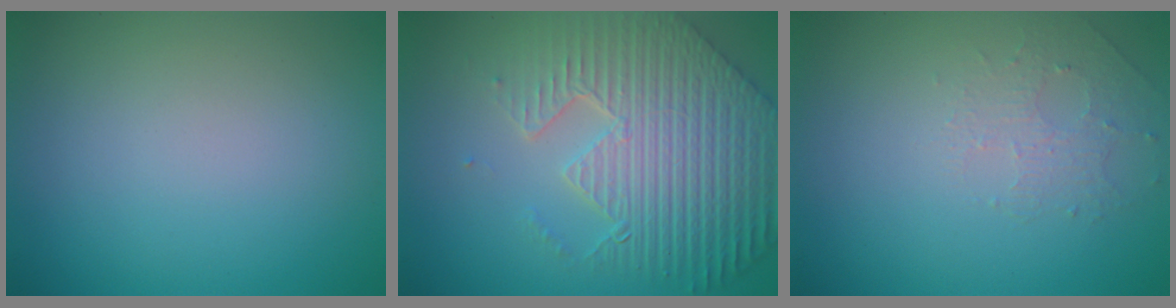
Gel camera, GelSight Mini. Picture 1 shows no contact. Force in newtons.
{"total": 8.8, "press": 6.3, "slide": 6.1}
{"total": 1.4, "press": 0.7, "slide": 1.2}